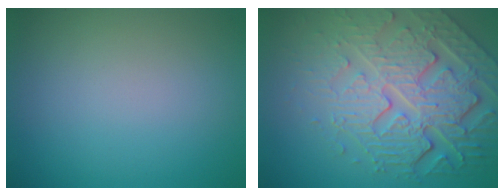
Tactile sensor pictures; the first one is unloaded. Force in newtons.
{"total": 7.7, "press": 5.9, "slide": 4.9}